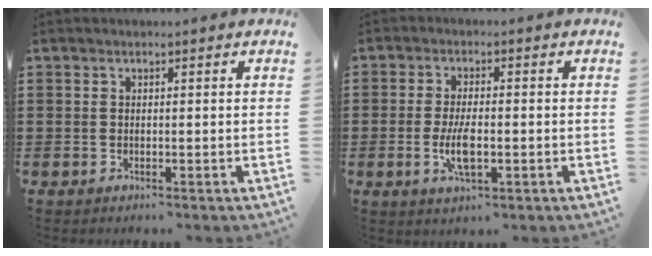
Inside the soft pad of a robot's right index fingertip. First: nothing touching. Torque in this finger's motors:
{"motor_torque": [2.14, 0.00, 0.81, 0.16]}